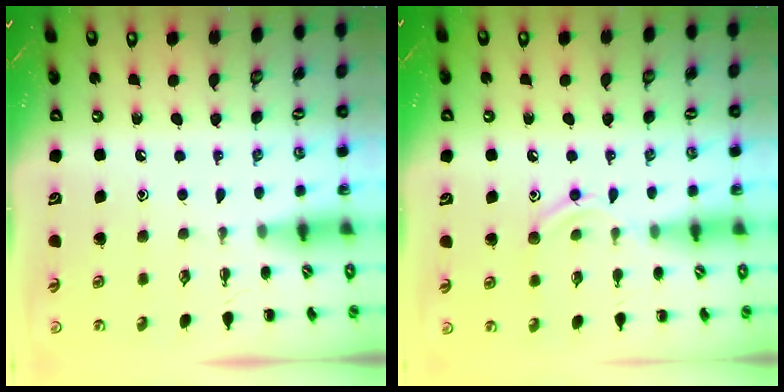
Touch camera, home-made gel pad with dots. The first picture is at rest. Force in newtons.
{"total": 9.7, "press": 9.5, "slide": 1.7}